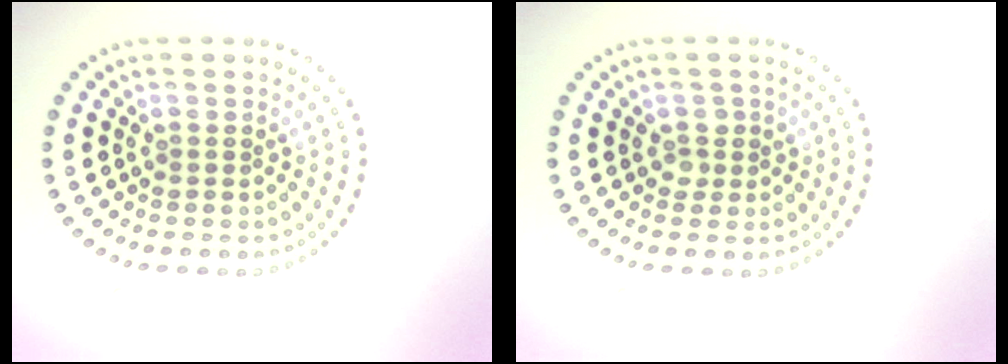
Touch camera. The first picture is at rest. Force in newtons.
{"total": 1.2, "press": 1.1, "slide": 0.5}